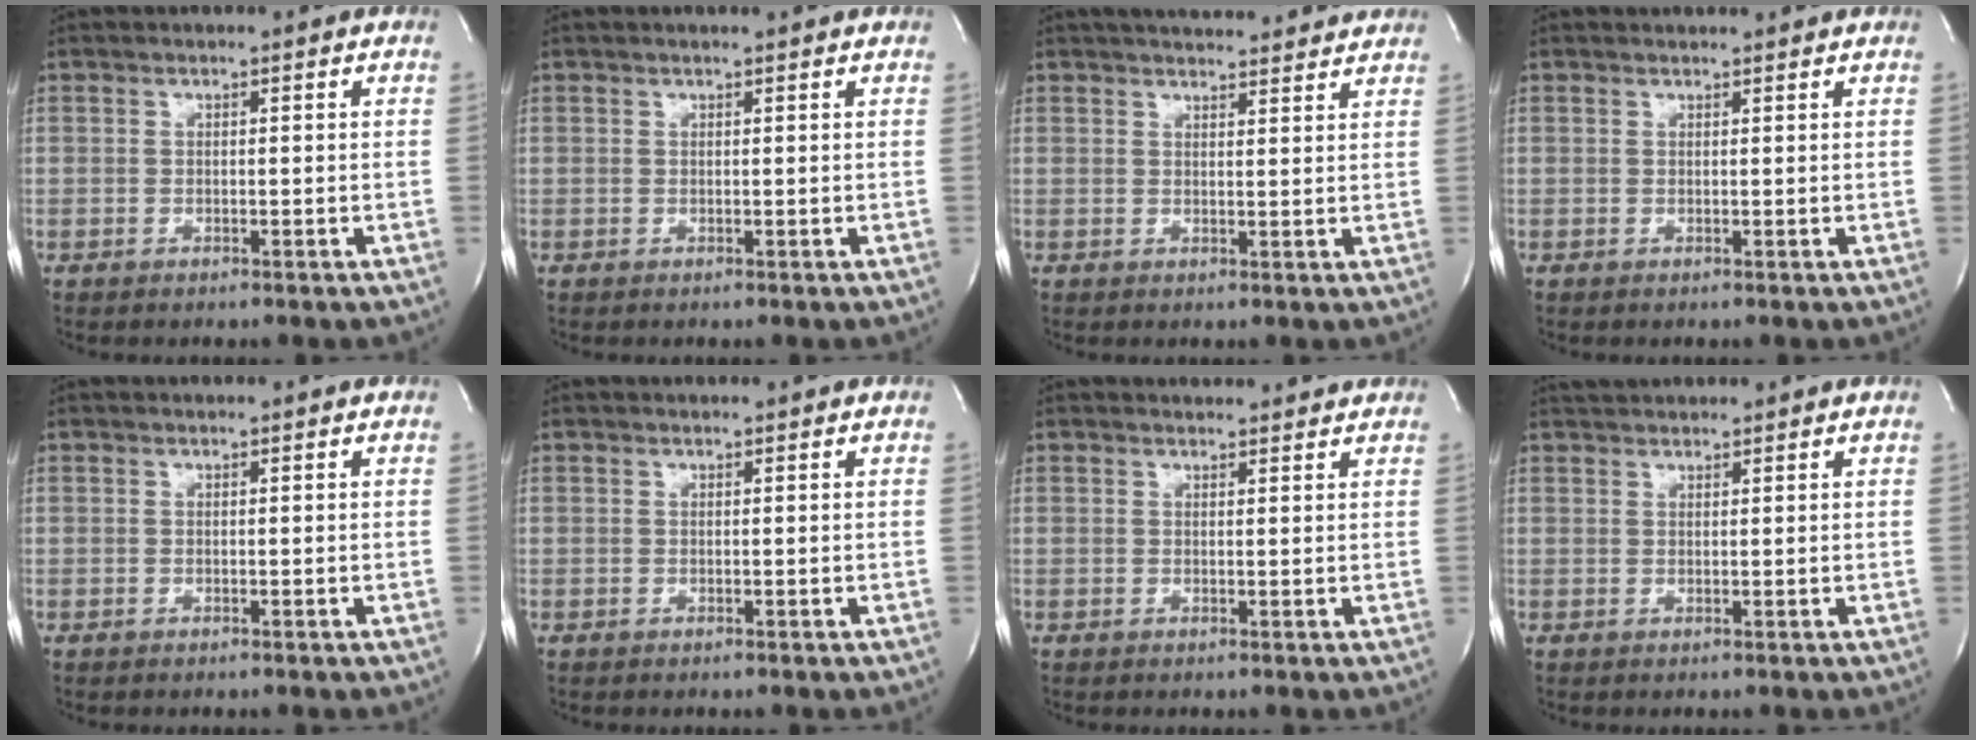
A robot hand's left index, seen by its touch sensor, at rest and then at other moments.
{"total": 1.1, "force": [1.0, -0.1, 0.4], "torque": [-0.008, 0.002, 0.011]}
{"total": 11.4, "force": [10.7, 2.0, 3.5], "torque": [-0.051, 0.016, 0.131]}
{"total": 2.6, "force": [2.6, 0.4, 0.3], "torque": [-0.012, 0.015, 0.030]}
{"total": 0.0}
{"total": 0.8, "force": [0.7, 0.1, 0.0], "torque": [-0.009, 0.005, 0.010]}
{"total": 4.2, "force": [4.1, 0.9, 0.4], "torque": [-0.012, 0.011, 0.043]}
{"total": 2.9, "force": [2.8, 0.4, 0.6], "torque": [-0.012, 0.025, 0.049]}